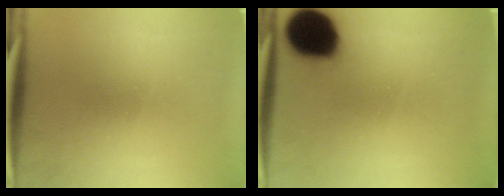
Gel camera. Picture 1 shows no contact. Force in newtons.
{"total": 19.1}